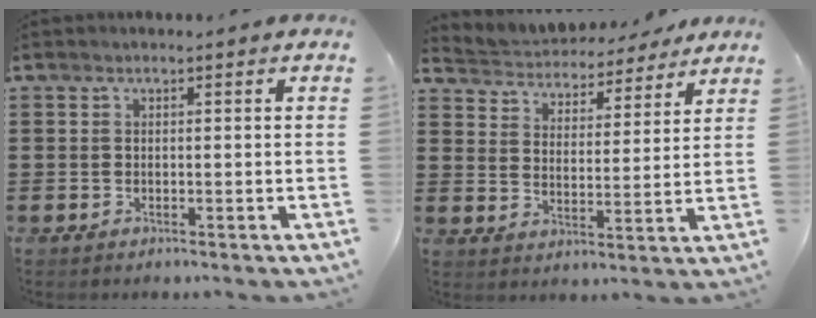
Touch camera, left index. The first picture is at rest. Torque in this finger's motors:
{"motor_torque": [-0.26, -0.31, -0.54, -0.21]}